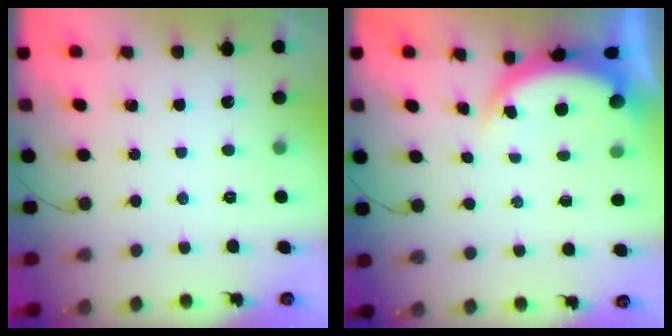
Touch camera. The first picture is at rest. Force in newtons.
{"total": 4.7, "press": 4.6, "slide": 0.9}